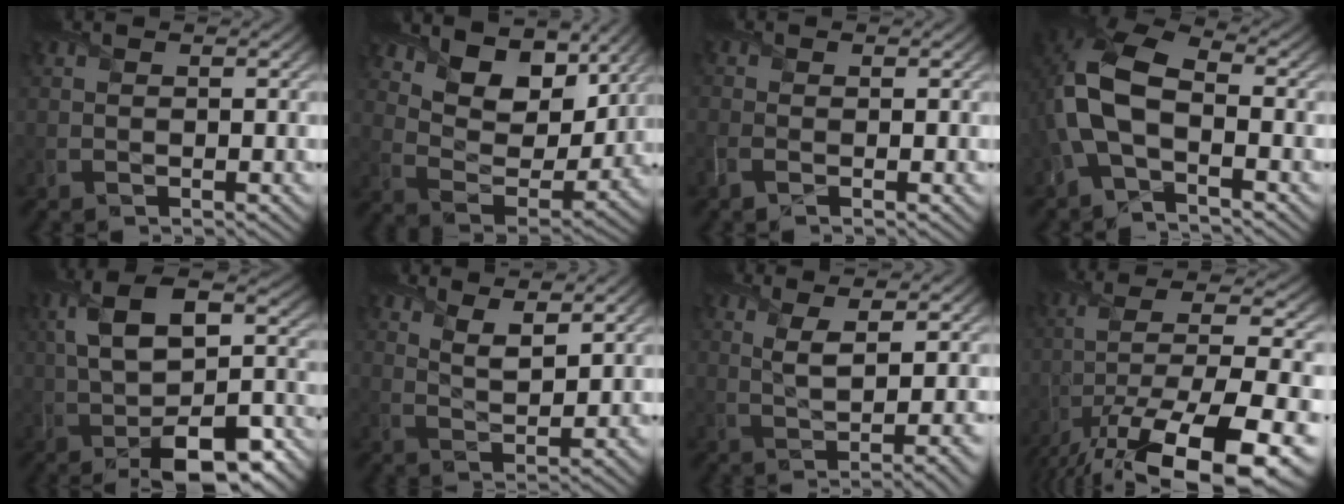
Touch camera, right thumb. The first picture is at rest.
{"total": 11.2, "force": [7.2, 6.0, 6.1], "torque": [-0.135, -0.003, 0.121]}
{"total": 1.7, "force": [-0.7, 0.7, 1.4], "torque": [-0.042, -0.003, -0.022]}
{"total": 9.4, "force": [-1.2, 5.1, 7.8], "torque": [-0.186, 0.012, -0.038]}
{"total": 16.3, "force": [-1.9, 7.3, 14.5], "torque": [-0.248, 0.012, -0.024]}
{"total": 5.3, "force": [3.7, 1.4, 3.5], "torque": [-0.067, -0.010, 0.078]}
{"total": 5.2, "force": [1.2, 1.1, 5.0], "torque": [-0.079, 0.008, 0.022]}
{"total": 18.0, "force": [-9.8, 5.4, 14.1], "torque": [-0.268, -0.017, -0.145]}